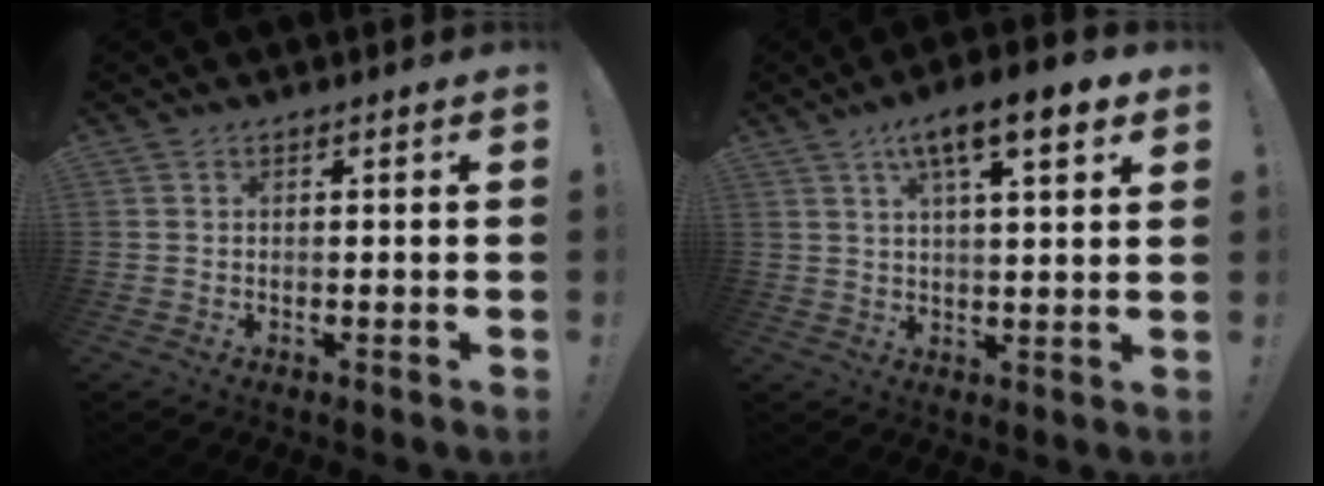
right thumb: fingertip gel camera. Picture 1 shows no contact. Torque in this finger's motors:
{"motor_torque": [0.46, 2.78, 0.66, 0.43, 0.04]}